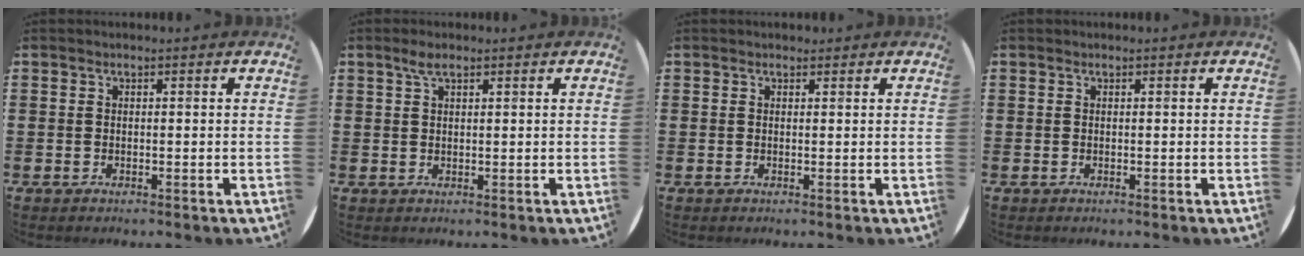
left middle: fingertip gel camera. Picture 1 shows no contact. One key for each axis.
{"total": 2.1, "fx": 1.4, "fy": 0.8, "fz": 1.4, "tx": -0.030, "ty": 0.006, "tz": 0.024}
{"total": 0.6, "fx": 0.4, "fy": 0.3, "fz": 0.0, "tx": 0.008, "ty": 0.000, "tz": 0.006}
{"total": 0.0}